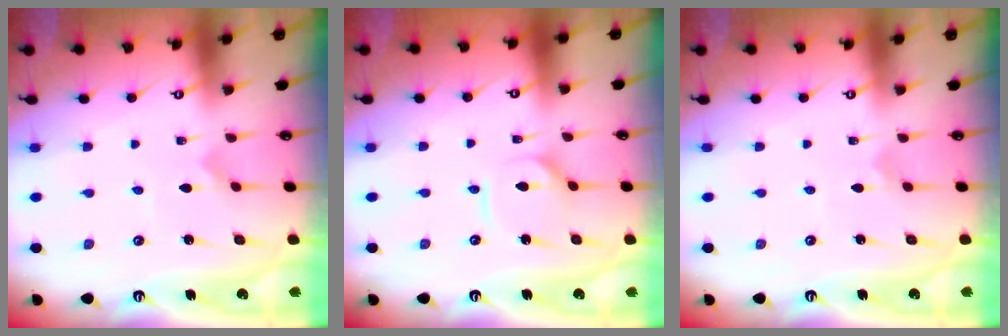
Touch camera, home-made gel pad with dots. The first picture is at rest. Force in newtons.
{"total": 3.8, "press": 3.8, "slide": 0.5}
{"total": 0.9, "press": 0.9, "slide": 0.1}